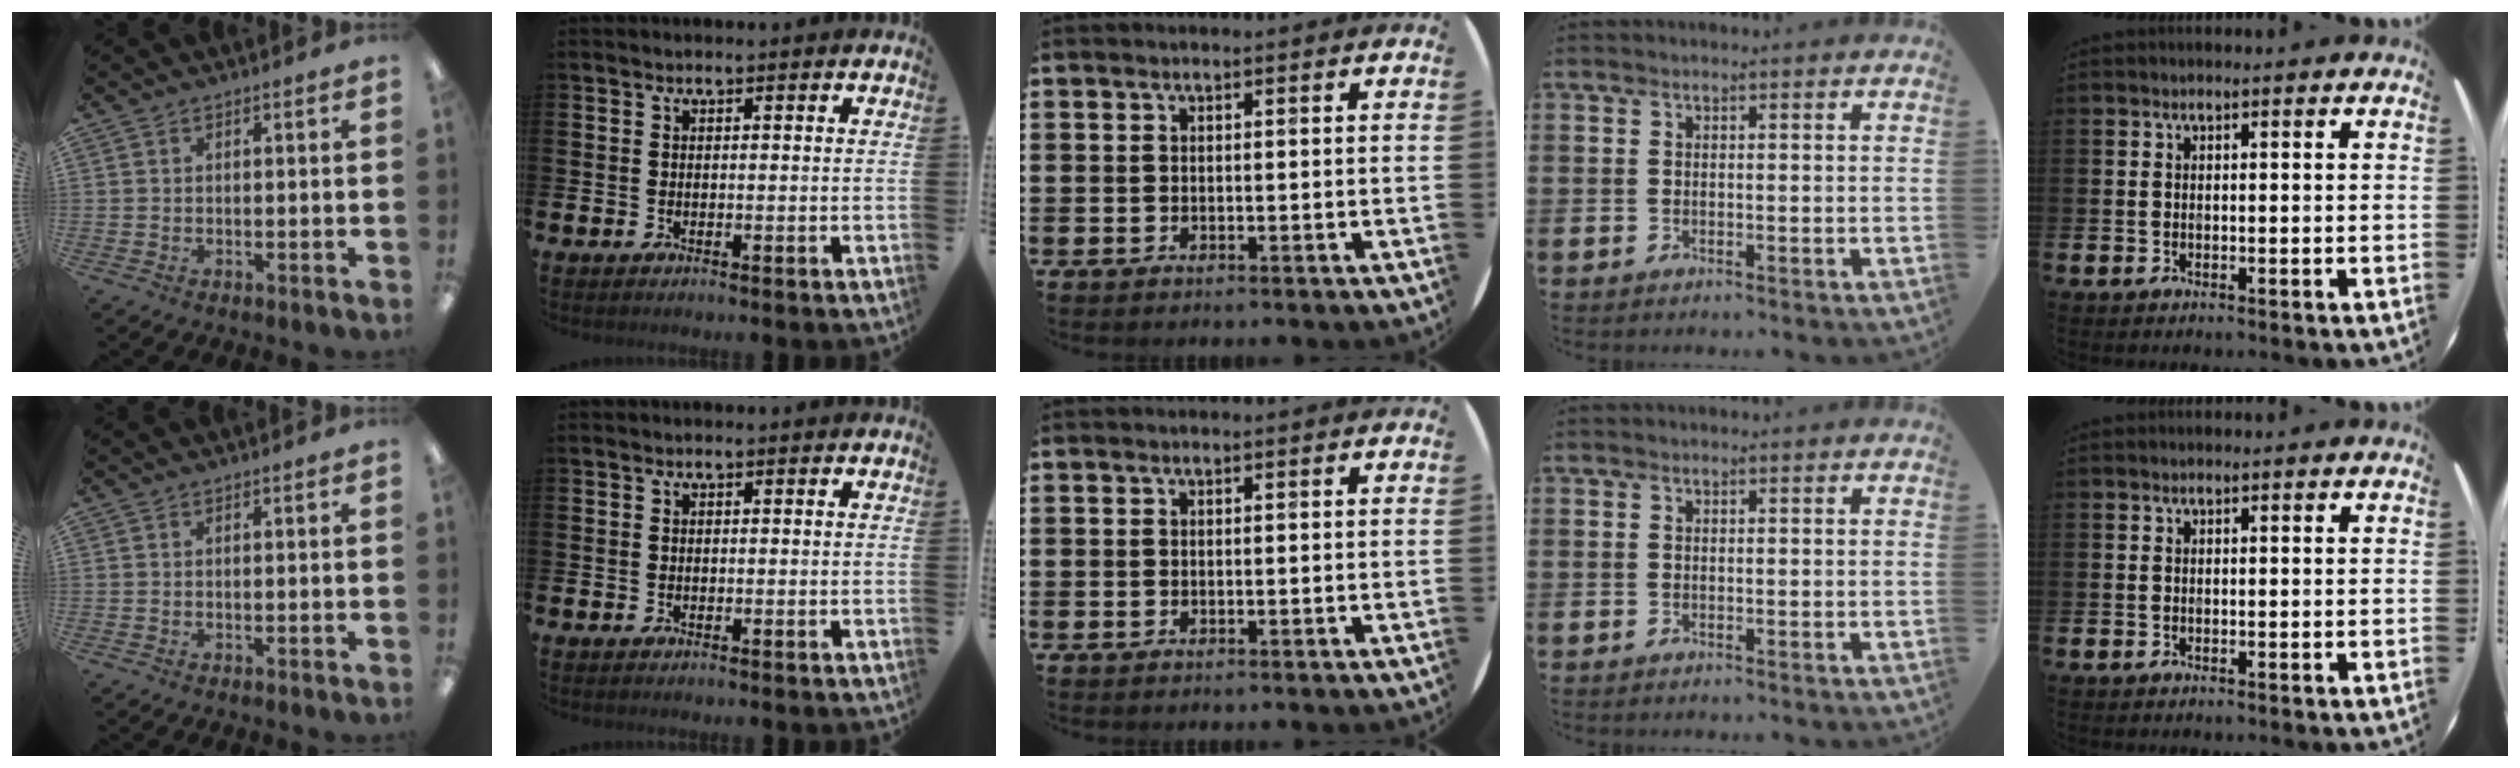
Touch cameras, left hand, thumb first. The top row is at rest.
{}